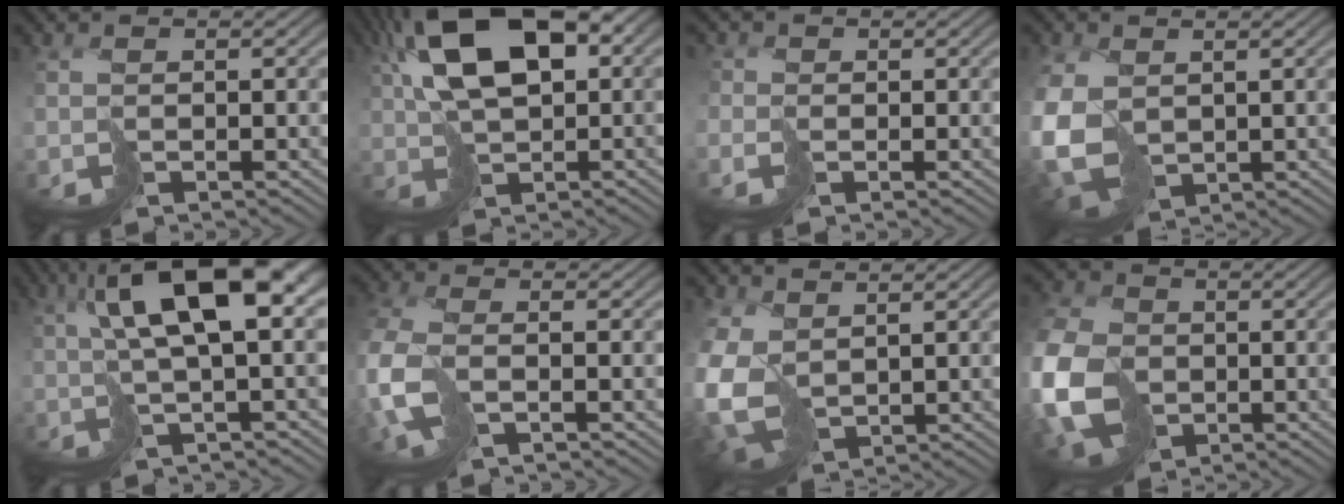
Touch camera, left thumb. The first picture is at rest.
{"total": 14.2, "force": [4.7, 6.9, 11.5], "torque": [-0.210, 0.012, 0.080]}
{"total": 2.1, "force": [-1.0, 1.7, 0.8], "torque": [-0.020, -0.003, -0.023]}
{"total": 8.7, "force": [-0.7, 6.5, 5.8], "torque": [-0.179, -0.026, -0.001]}
{"total": 12.0, "force": [2.7, 3.9, 11.0], "torque": [-0.188, 0.006, 0.053]}
{"total": 7.6, "force": [-1.5, 4.5, 6.0], "torque": [-0.192, -0.013, -0.038]}
{"total": 7.9, "force": [0.0, 5.9, 5.3], "torque": [-0.171, -0.023, 0.011]}
{"total": 14.2, "force": [-2.7, 11.0, 8.6], "torque": [-0.251, -0.043, -0.042]}